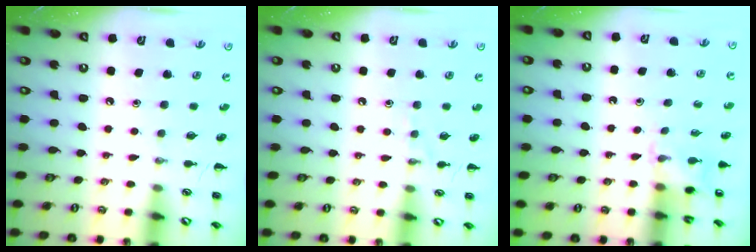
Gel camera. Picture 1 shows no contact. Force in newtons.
{"total": 5.0, "press": 4.8, "slide": 1.4}
{"total": 4.4, "press": 4.2, "slide": 1.2}